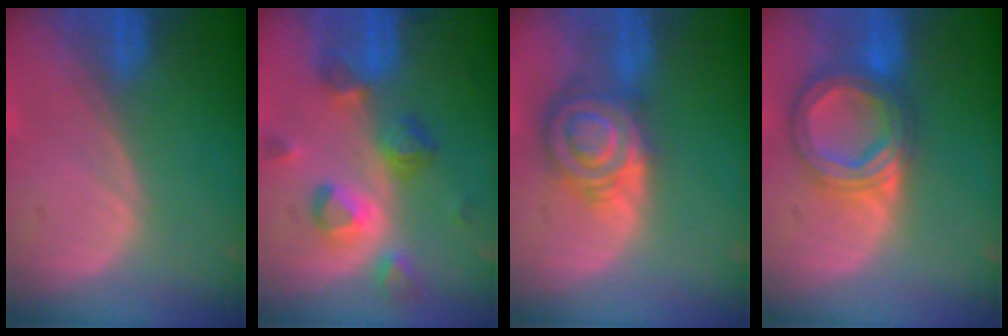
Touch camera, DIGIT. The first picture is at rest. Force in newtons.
{"total": 7.9, "press": 7.6, "slide": 2.0}
{"total": 7.8, "press": 7.8, "slide": 0.6}
{"total": 8.2, "press": 8.2, "slide": 0.6}